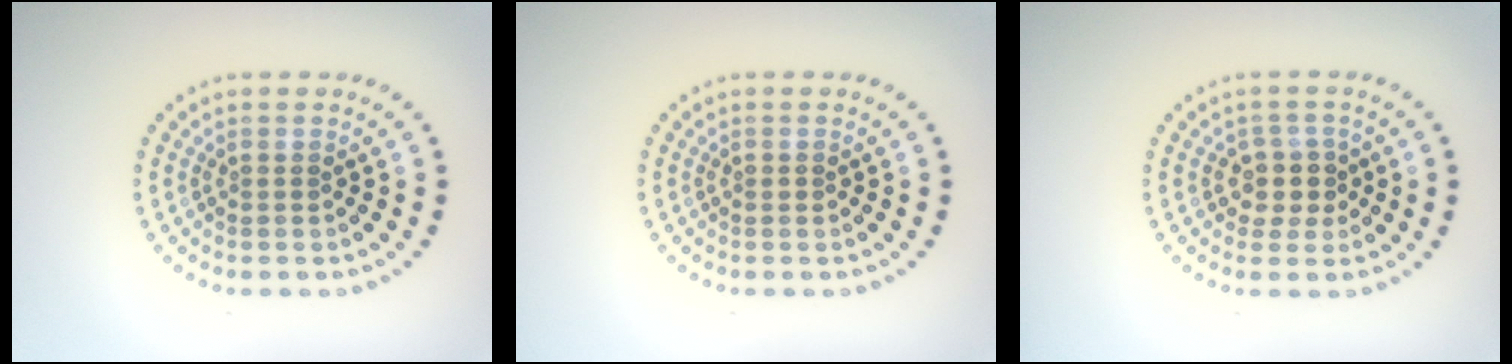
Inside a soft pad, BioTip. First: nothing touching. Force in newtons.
{"total": 0.5, "press": 0.5, "slide": 0.1}
{"total": 2.6, "press": 2.2, "slide": 1.3}